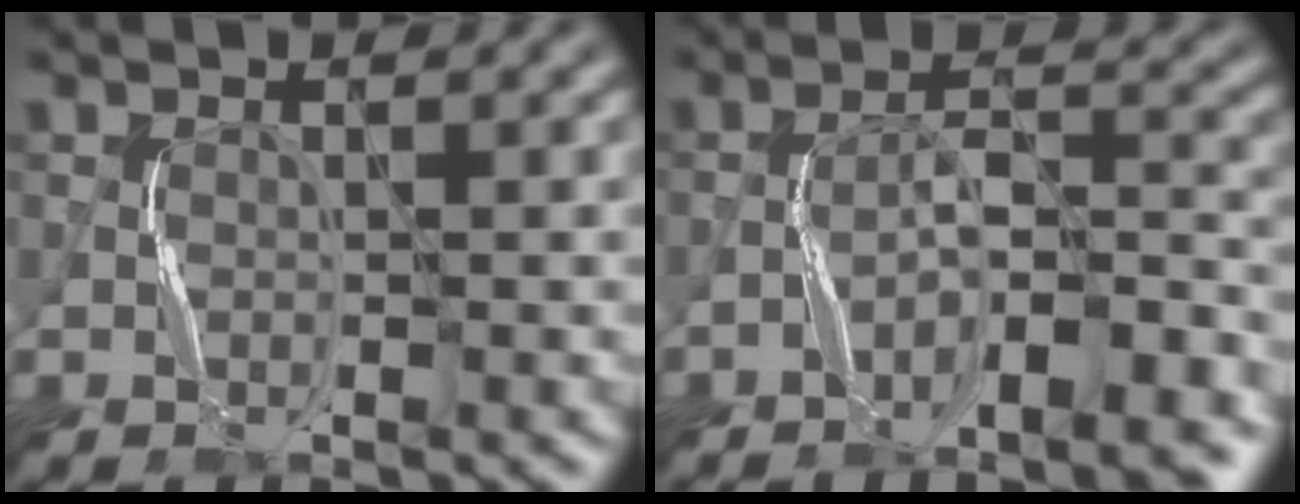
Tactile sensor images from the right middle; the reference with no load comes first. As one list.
[{"total": 7.3, "force": [-5.0, 1.5, 5.2], "torque": [-0.074, 0.015, -0.079]}]